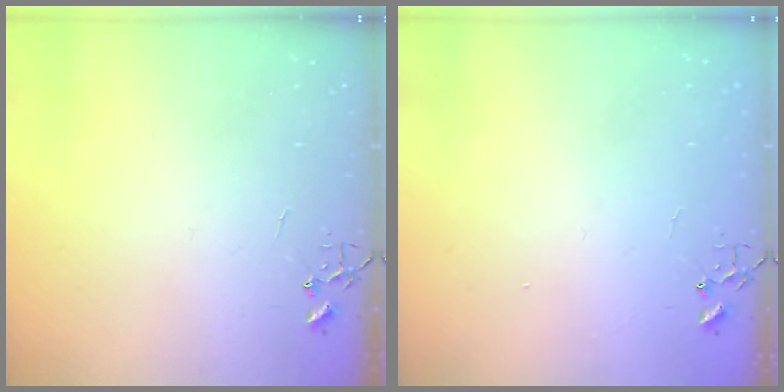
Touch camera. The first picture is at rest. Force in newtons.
{"total": 1.1, "press": 1.1, "slide": 0.1}